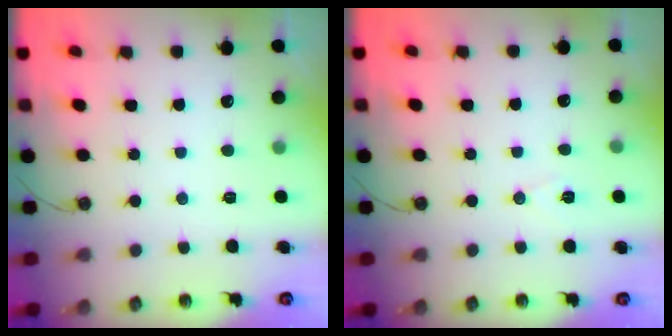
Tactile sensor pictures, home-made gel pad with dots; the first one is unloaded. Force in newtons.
{"total": 6.2, "press": 4.2, "slide": 4.6}